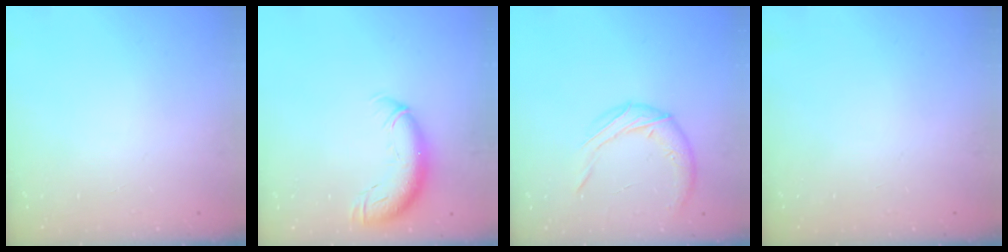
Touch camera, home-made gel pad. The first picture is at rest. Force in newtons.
{"total": 12.1, "press": 11.7, "slide": 3.1}
{"total": 10.8, "press": 10.8, "slide": 0.4}
{"total": 0.0}